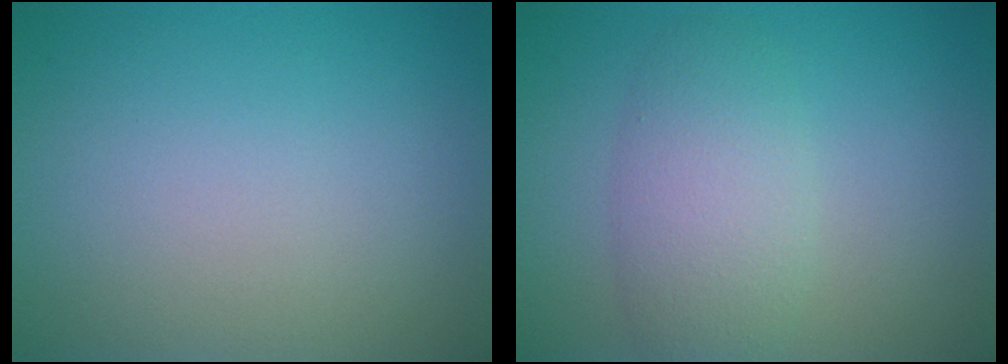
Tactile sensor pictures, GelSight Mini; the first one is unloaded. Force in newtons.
{"total": 4.0, "press": 4.0, "slide": 0.2}